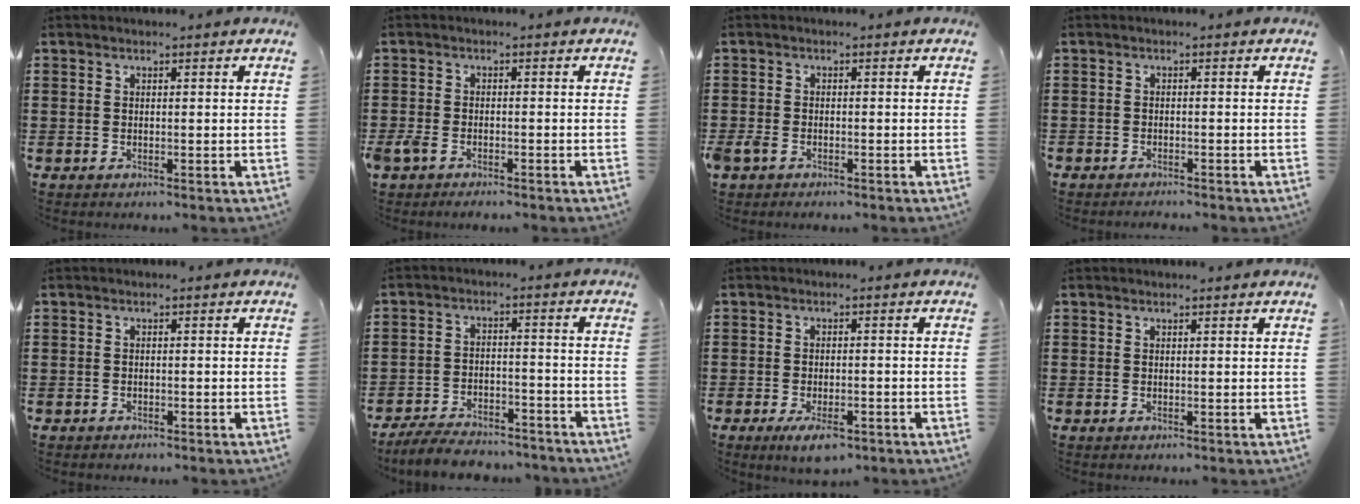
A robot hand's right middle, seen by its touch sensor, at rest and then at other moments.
{"total": 2.3, "force": [-1.8, 0.9, 1.0], "torque": [-0.041, -0.006, -0.043]}
{"total": 1.8, "force": [-1.2, 1.0, 0.8], "torque": [-0.040, -0.007, -0.031]}
{"total": 1.1, "force": [-1.1, 0.1, -0.1], "torque": [-0.001, 0.003, -0.024]}
{"total": 0.5, "force": [-0.5, 0.2, -0.1], "torque": [-0.001, 0.000, -0.010]}
{"total": 6.4, "force": [-6.2, 1.1, 1.2], "torque": [-0.024, 0.013, -0.121]}
{"total": 3.8, "force": [-2.4, 1.3, 2.7], "torque": [-0.049, 0.000, -0.041]}
{"total": 0.0}